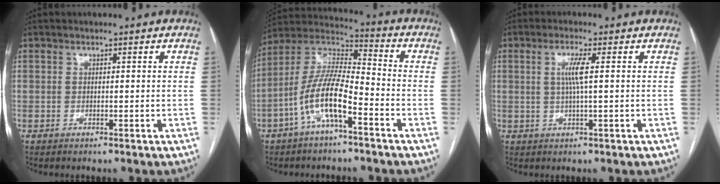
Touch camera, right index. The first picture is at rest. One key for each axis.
{"total": 12.0, "fx": -5.2, "fy": 2.9, "fz": 10.4, "tx": -0.217, "ty": 0.017, "tz": -0.099}
{"total": 3.6, "fx": 0.6, "fy": -0.2, "fz": 3.5, "tx": -0.072, "ty": 0.000, "tz": 0.012}